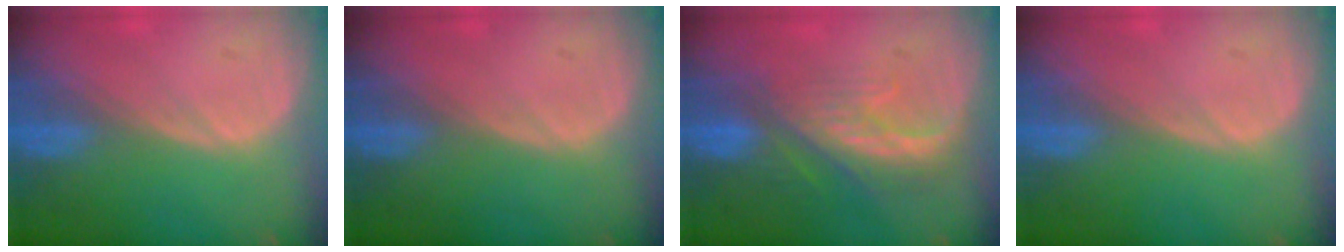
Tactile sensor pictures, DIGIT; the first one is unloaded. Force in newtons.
{"total": 0.0}
{"total": 7.9, "press": 7.1, "slide": 3.5}
{"total": 0.0}